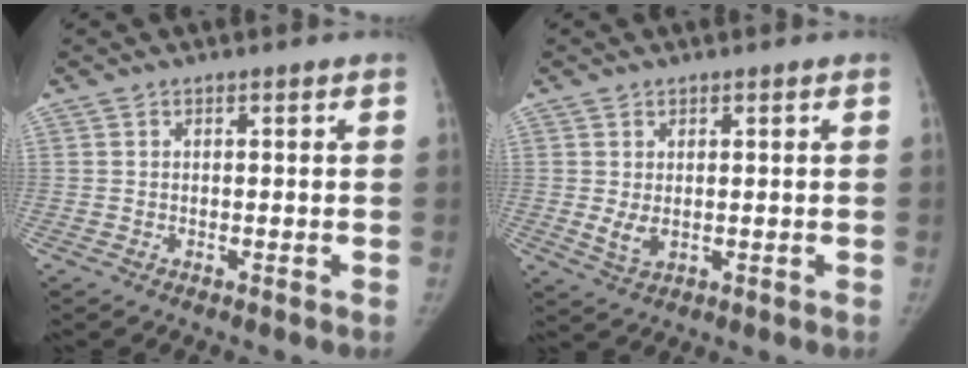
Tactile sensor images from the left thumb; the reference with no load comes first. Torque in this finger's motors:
{"motor_torque": [-0.03, 0.04, 0.40, -0.35, 0.12]}